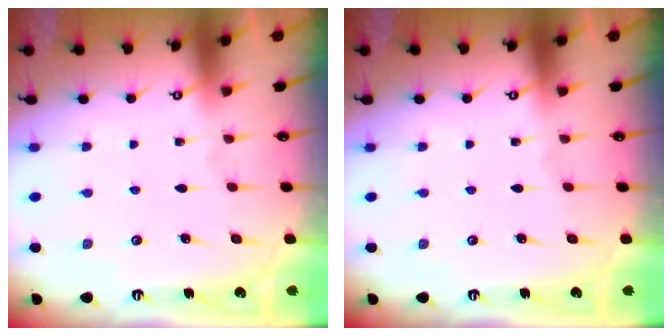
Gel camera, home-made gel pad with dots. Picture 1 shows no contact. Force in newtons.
{"total": 0.0}